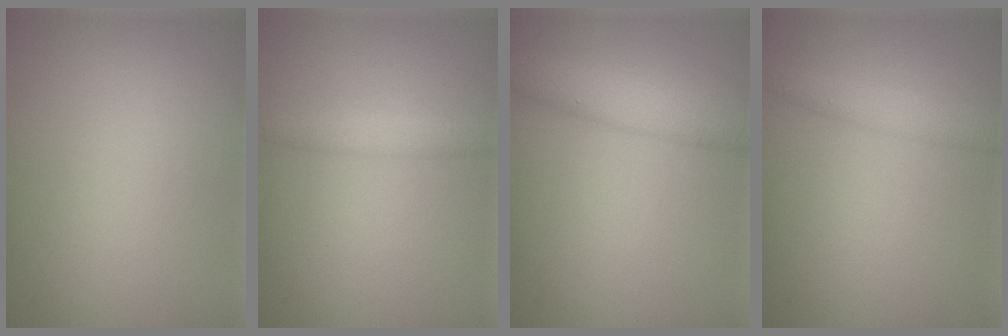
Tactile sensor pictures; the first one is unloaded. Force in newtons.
{"total": 1.6, "press": 1.6, "slide": 0.1}
{"total": 4.0, "press": 4.0, "slide": 0.1}
{"total": 2.2, "press": 2.2, "slide": 0.1}